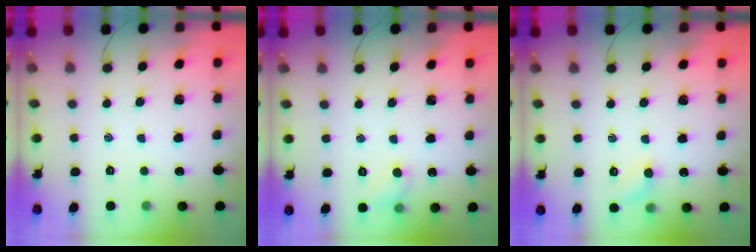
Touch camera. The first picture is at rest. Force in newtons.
{"total": 4.8, "press": 4.6, "slide": 1.2}
{"total": 6.9, "press": 6.7, "slide": 1.6}